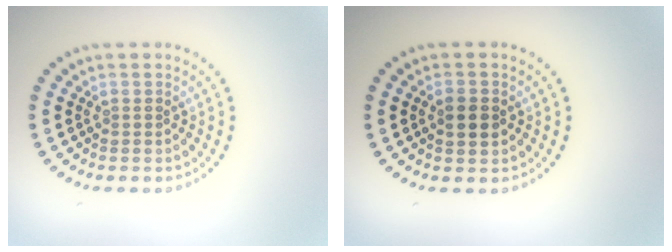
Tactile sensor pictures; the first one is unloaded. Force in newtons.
{"total": 2.1, "press": 2.1, "slide": 0.1}